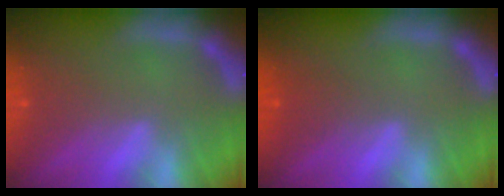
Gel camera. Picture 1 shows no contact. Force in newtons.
{"total": 1.5}